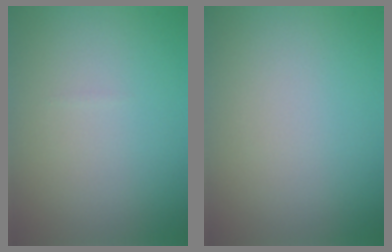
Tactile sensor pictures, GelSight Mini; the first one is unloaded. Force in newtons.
{"total": 0.0}